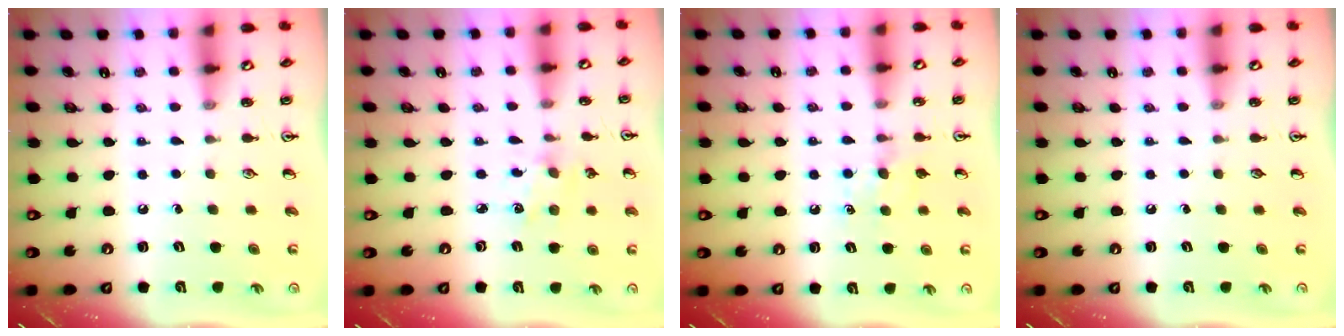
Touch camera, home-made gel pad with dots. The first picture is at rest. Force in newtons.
{"total": 2.0, "press": 2.0, "slide": 0.5}
{"total": 5.5, "press": 5.5, "slide": 0.8}
{"total": 0.0}